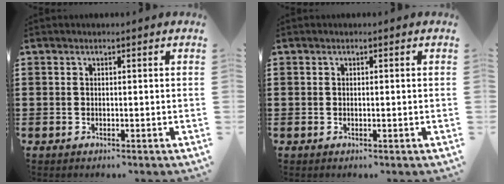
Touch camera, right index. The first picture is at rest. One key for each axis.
{"total": 0.0}